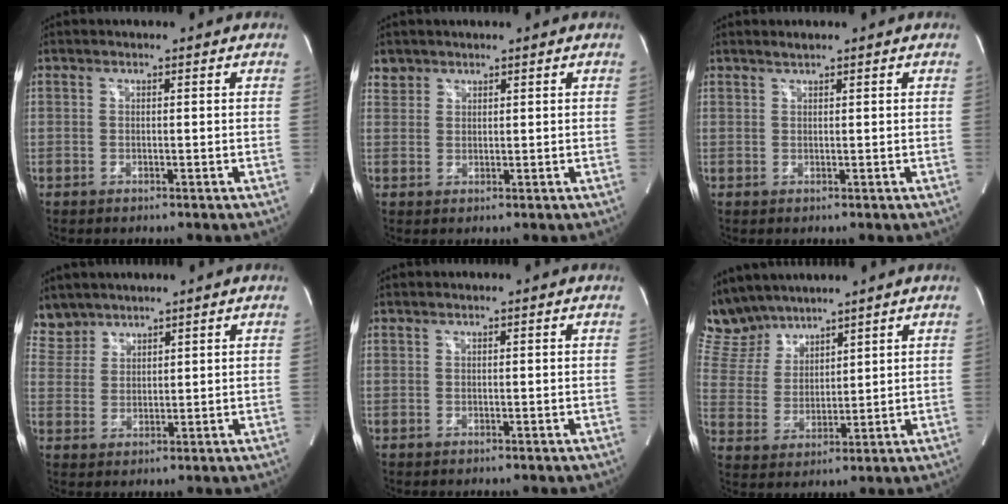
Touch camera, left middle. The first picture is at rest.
{"total": 2.0, "force": [1.6, 1.3, -0.3], "torque": [0.011, 0.008, 0.026]}
{"total": 0.8, "force": [0.7, -0.1, 0.2], "torque": [-0.010, 0.002, 0.015]}
{"total": 4.7, "force": [4.2, 2.0, -0.4], "torque": [0.010, 0.008, 0.092]}
{"total": 0.0}
{"total": 8.9, "force": [8.3, 3.0, 1.2], "torque": [-0.044, 0.016, 0.181]}